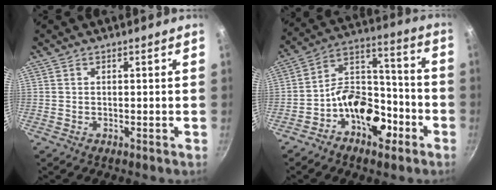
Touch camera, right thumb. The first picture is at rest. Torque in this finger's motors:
{"motor_torque": [1.56, 1.26, 1.25, -0.96, 0.09]}